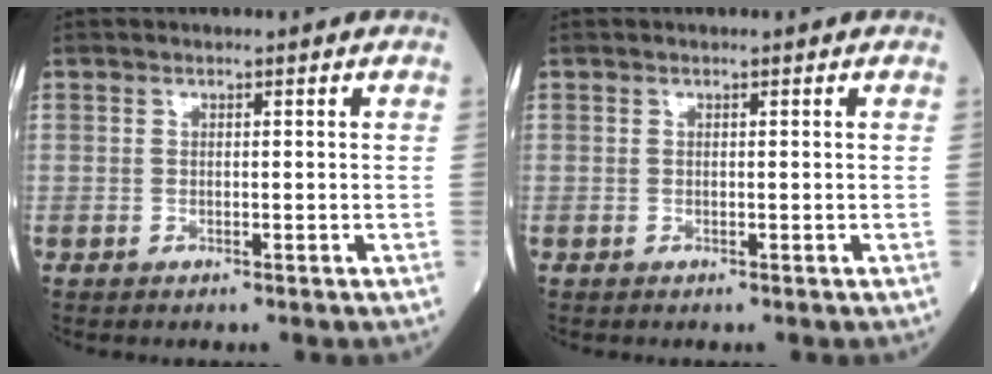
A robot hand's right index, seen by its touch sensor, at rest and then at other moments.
{"total": 0.0}